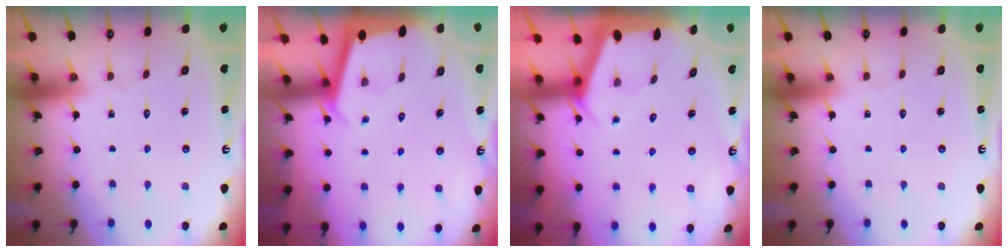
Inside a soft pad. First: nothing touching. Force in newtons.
{"total": 1.9, "press": 1.9, "slide": 0.0}
{"total": 2.1, "press": 2.1, "slide": 0.3}
{"total": 0.0}